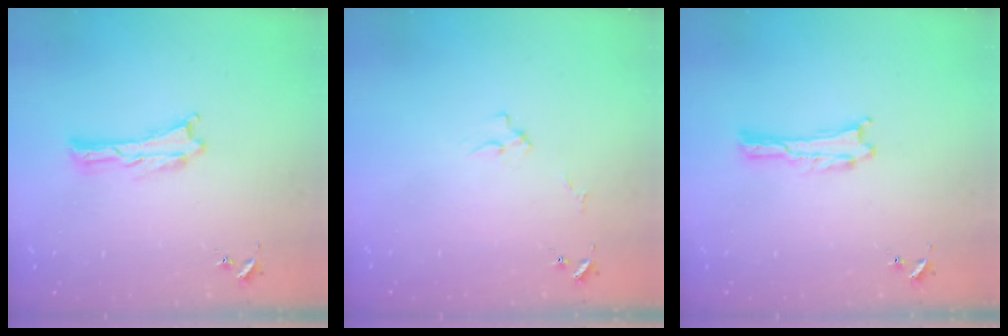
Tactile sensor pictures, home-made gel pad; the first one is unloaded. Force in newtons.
{"total": 2.7, "press": 2.7, "slide": 0.3}
{"total": 0.0}